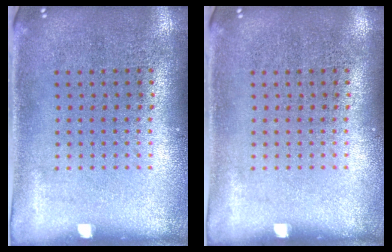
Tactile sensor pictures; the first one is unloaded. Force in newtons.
{"total": 0.0}